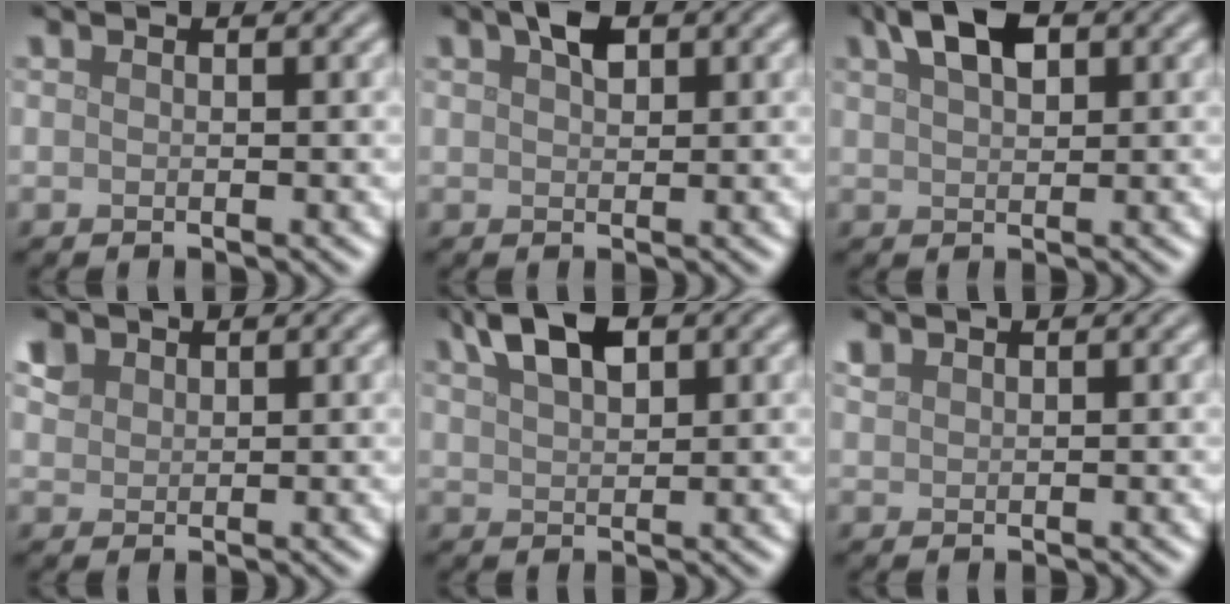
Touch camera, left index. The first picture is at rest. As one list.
[{"total": 2.2, "force": [1.2, 1.1, 1.5], "torque": [-0.025, 0.008, 0.021]}, {"total": 4.4, "force": [2.3, 2.2, 3.1], "torque": [-0.059, 0.011, 0.040]}, {"total": 2.0, "force": [1.3, 1.4, 0.5], "torque": [-0.017, 0.005, 0.025]}, {"total": 4.8, "force": [2.7, 2.2, 3.3], "torque": [-0.065, 0.013, 0.048]}, {"total": 0.9, "force": [0.8, 0.3, 0.1], "torque": [-0.007, 0.002, 0.020]}]